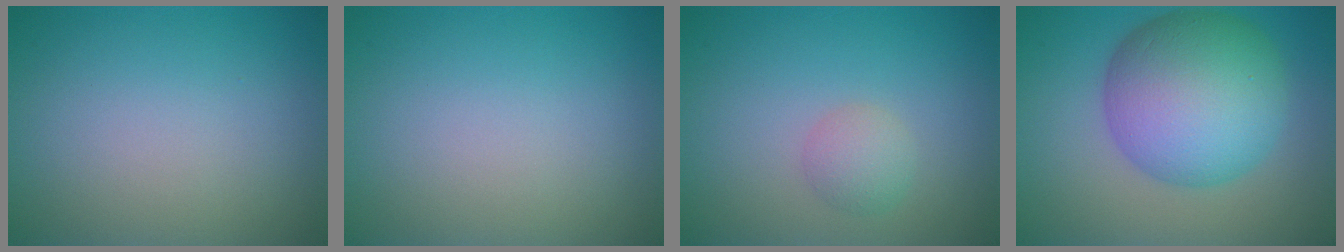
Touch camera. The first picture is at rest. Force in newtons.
{"total": 0.0}
{"total": 1.8, "press": 1.8, "slide": 0.0}
{"total": 10.9, "press": 10.9, "slide": 0.2}